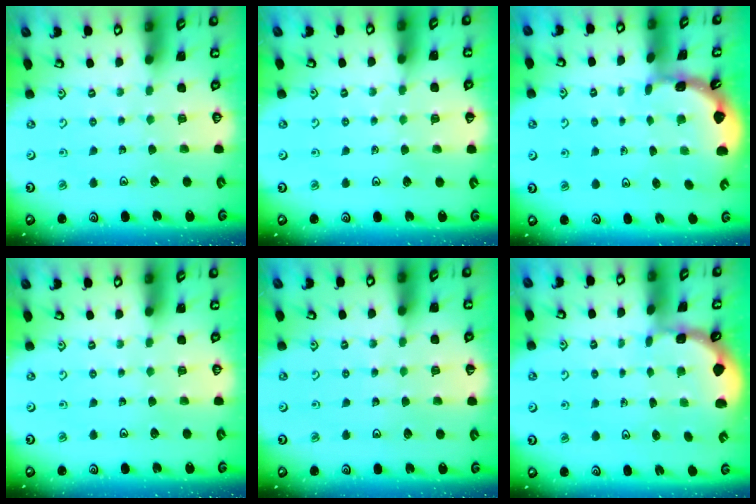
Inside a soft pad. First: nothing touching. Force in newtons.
{"total": 3.5, "press": 3.5, "slide": 0.6}
{"total": 1.6, "press": 1.6, "slide": 0.1}
{"total": 0.0}
{"total": 2.2, "press": 2.2, "slide": 0.2}
{"total": 1.1, "press": 1.1, "slide": 0.1}